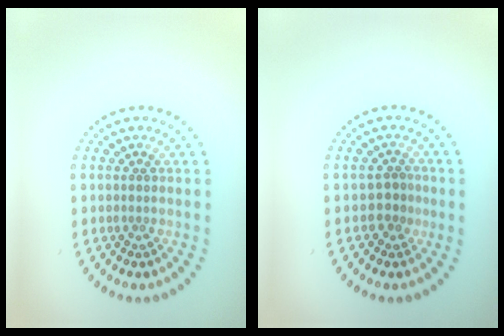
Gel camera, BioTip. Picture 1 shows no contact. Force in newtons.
{"total": 1.6, "press": 1.4, "slide": 0.8}